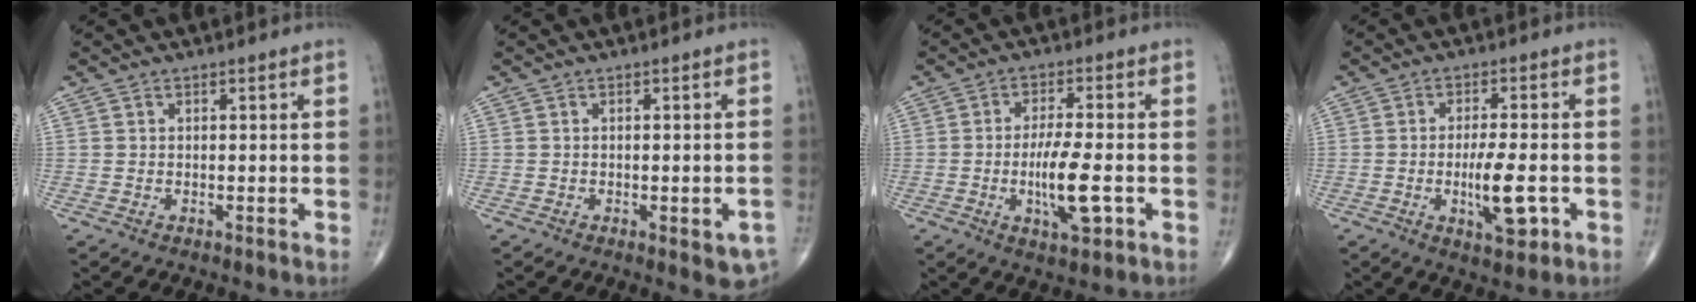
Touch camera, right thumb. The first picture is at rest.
{"total": 5.3, "force": [-1.9, 1.8, 4.7], "torque": [-0.048, 0.001, -0.015]}
{"total": 9.0, "force": [-2.0, 2.2, 8.5], "torque": [-0.156, -0.002, -0.033]}
{"total": 8.2, "force": [-2.0, 2.4, 7.5], "torque": [-0.125, -0.004, -0.028]}